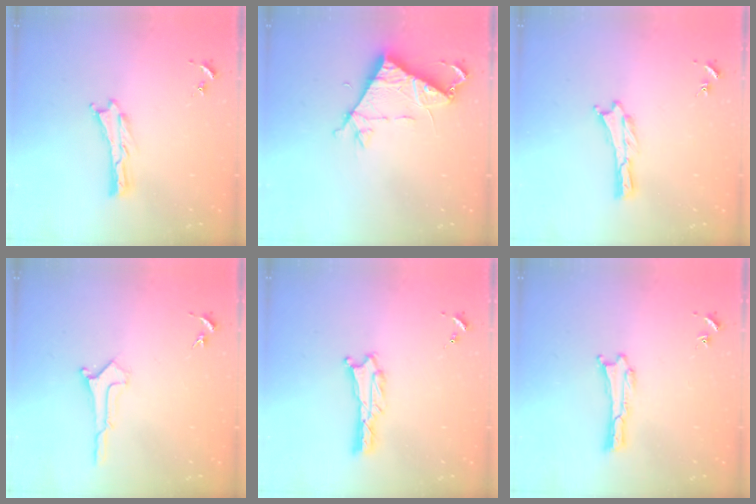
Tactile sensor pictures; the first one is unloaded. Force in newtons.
{"total": 8.3, "press": 8.3, "slide": 0.6}
{"total": 0.0}
{"total": 0.6, "press": 0.6, "slide": 0.1}
{"total": 1.3, "press": 1.2, "slide": 0.1}
{"total": 0.0}